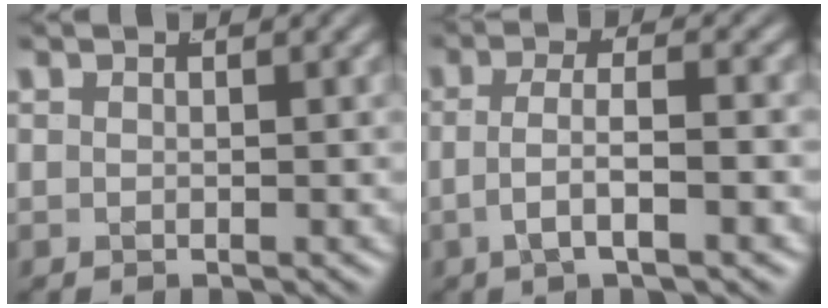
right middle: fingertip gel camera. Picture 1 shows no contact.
{"total": 3.6, "force": [-1.4, 1.2, 3.0], "torque": [-0.056, -0.009, -0.023]}